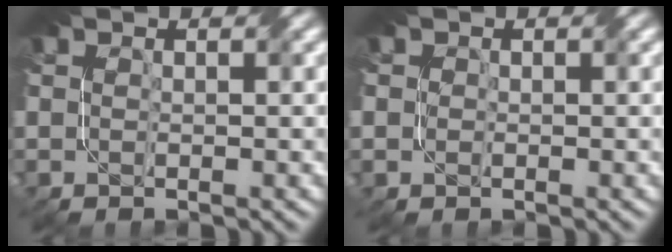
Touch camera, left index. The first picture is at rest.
{"total": 0.8, "force": [0.2, 0.8, -0.1], "torque": [-0.003, 0.003, 0.003]}